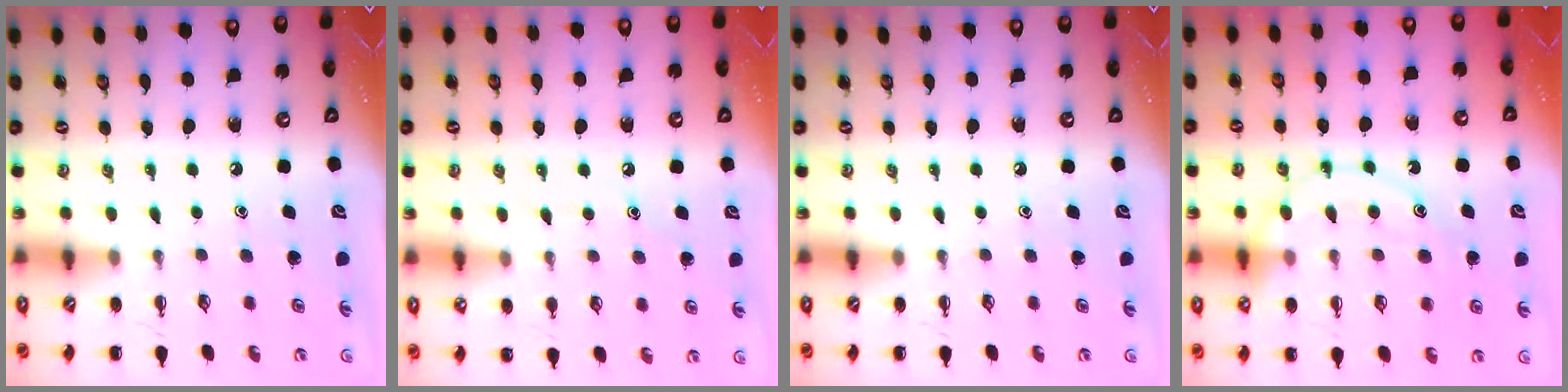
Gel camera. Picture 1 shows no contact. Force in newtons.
{"total": 7.8, "press": 7.5, "slide": 2.1}
{"total": 0.0}
{"total": 14.3, "press": 14.3, "slide": 1.3}